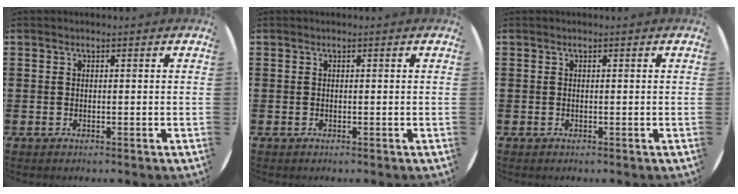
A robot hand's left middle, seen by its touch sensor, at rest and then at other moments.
{"total": 0.0}
{"total": 0.0}